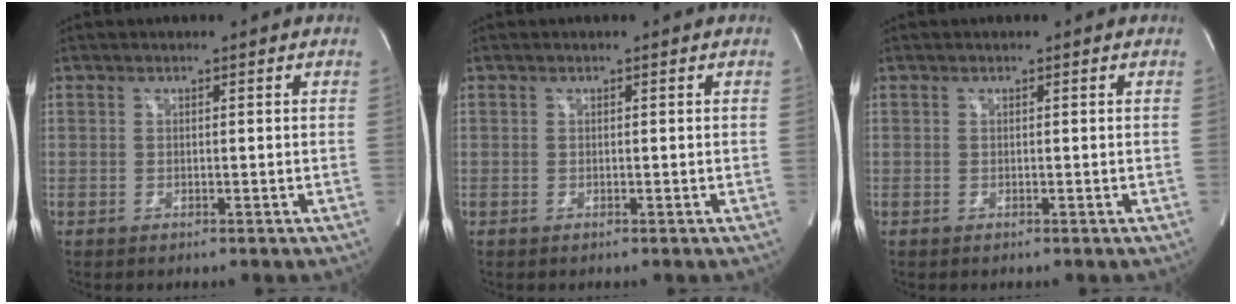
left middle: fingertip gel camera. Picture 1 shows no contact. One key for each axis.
{"total": 0.0}
{"total": 0.0}